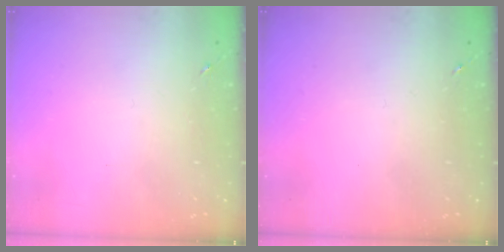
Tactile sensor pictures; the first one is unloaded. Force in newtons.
{"total": 0.0}